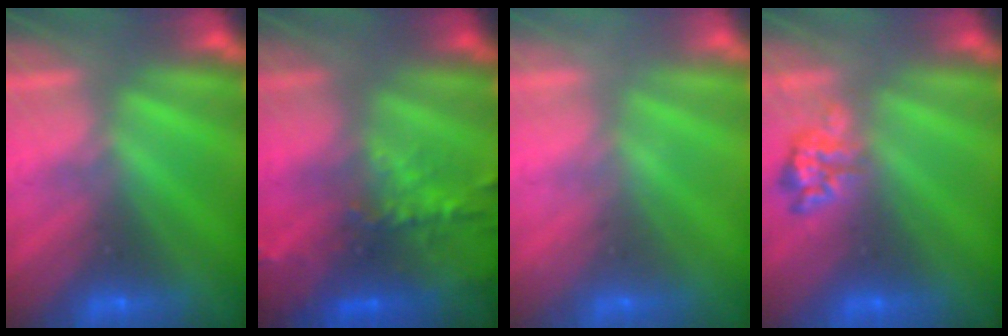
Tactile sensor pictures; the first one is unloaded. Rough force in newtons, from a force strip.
{"total": 6.4}
{"total": 2.3}
{"total": 2.4}